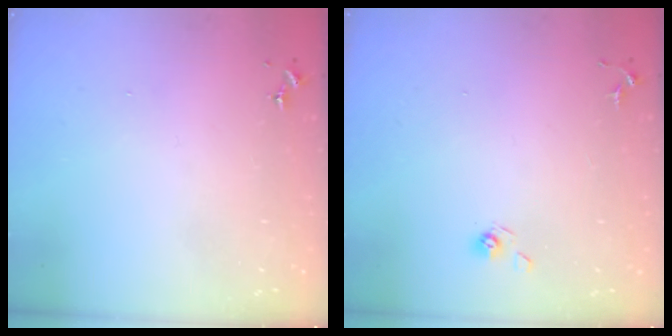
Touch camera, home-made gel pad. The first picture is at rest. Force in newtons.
{"total": 5.4, "press": 5.2, "slide": 1.4}